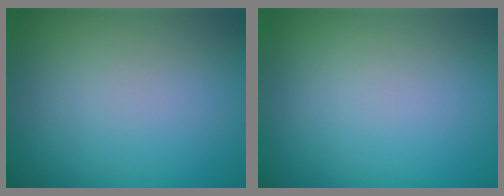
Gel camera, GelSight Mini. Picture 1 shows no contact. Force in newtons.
{"total": 0.0}